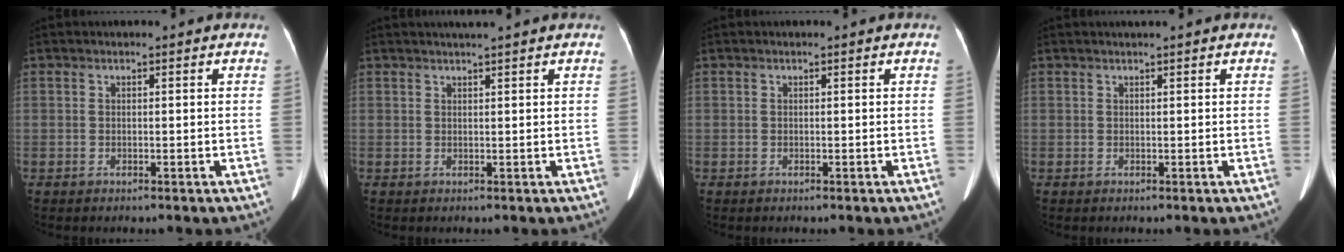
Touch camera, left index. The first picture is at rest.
{"total": 2.5, "force": [2.2, -0.4, 1.2], "torque": [-0.014, 0.016, 0.035]}
{"total": 0.0}
{"total": 1.4, "force": [1.1, -0.1, 0.8], "torque": [-0.011, 0.014, 0.021]}